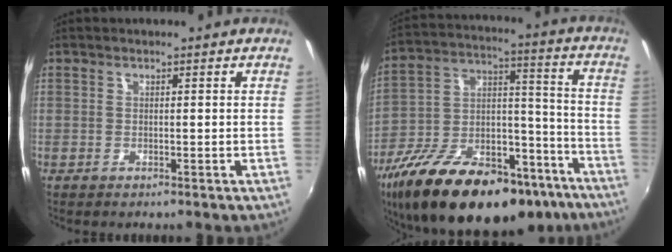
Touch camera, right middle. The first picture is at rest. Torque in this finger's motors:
{"motor_torque": [1.82, -0.32, 0.63, 0.21]}